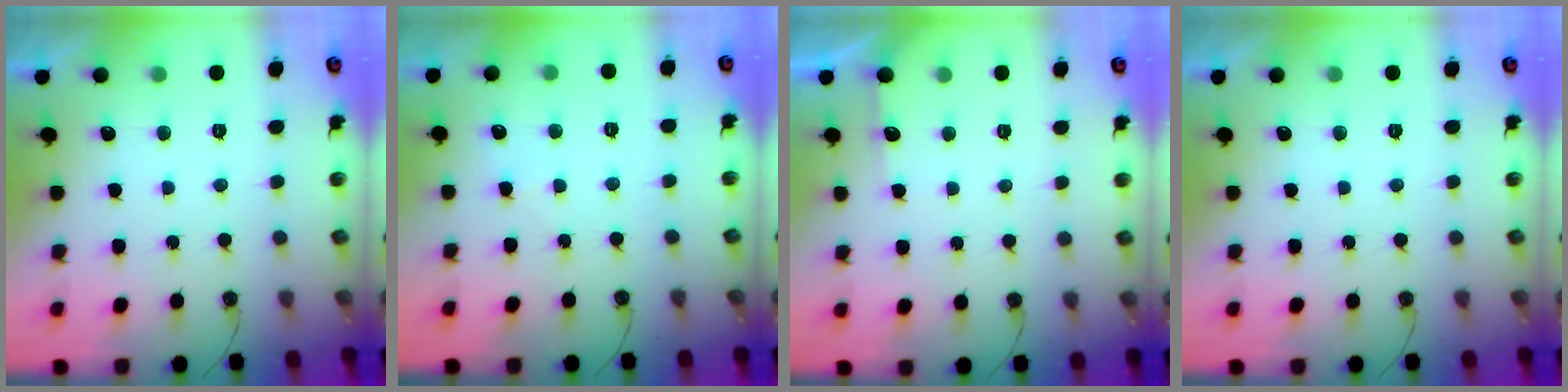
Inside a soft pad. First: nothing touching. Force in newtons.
{"total": 2.8, "press": 2.8, "slide": 0.5}
{"total": 3.4, "press": 3.4, "slide": 0.5}
{"total": 0.0}